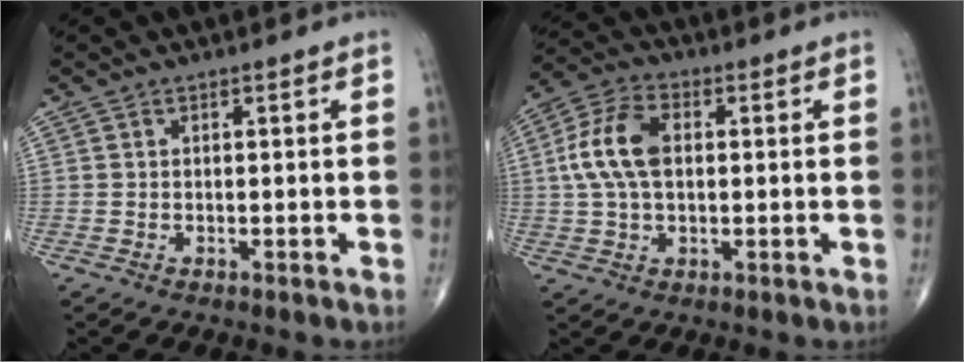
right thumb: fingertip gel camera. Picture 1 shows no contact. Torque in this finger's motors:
{"motor_torque": [0.36, 0.37, 0.86, 0.01, 0.13]}